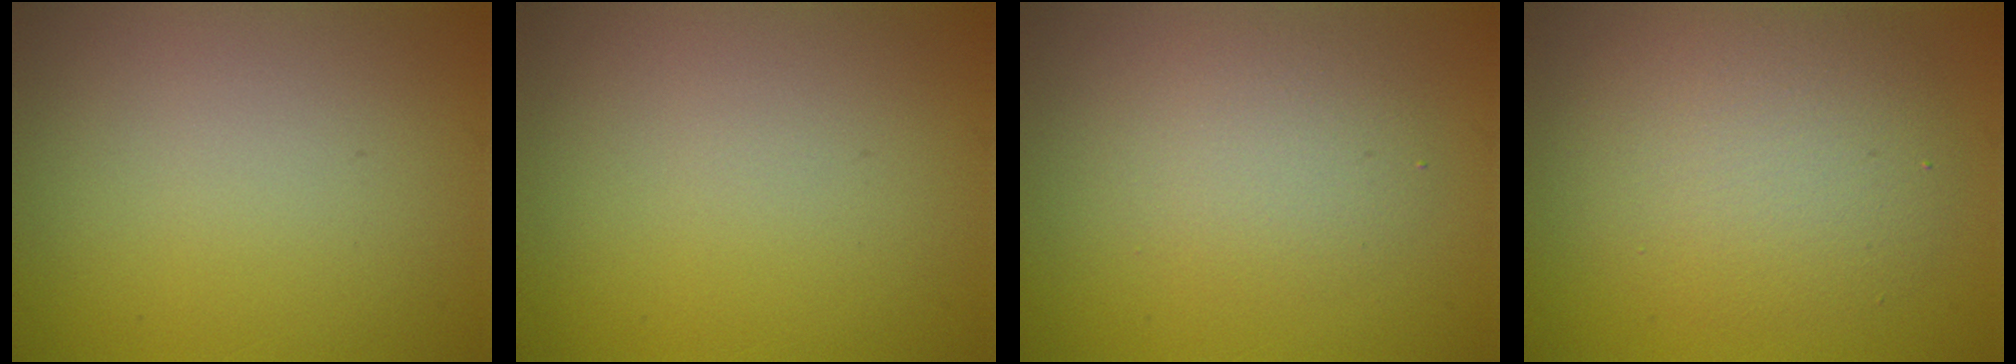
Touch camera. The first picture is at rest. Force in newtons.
{"total": 0.0}
{"total": 2.9, "press": 2.9, "slide": 0.3}
{"total": 5.3, "press": 5.3, "slide": 0.1}